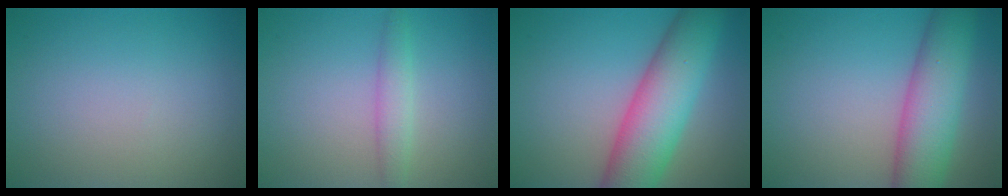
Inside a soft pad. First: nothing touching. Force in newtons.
{"total": 2.1, "press": 2.1, "slide": 0.0}
{"total": 9.1, "press": 9.1, "slide": 0.5}
{"total": 7.7, "press": 7.6, "slide": 0.3}